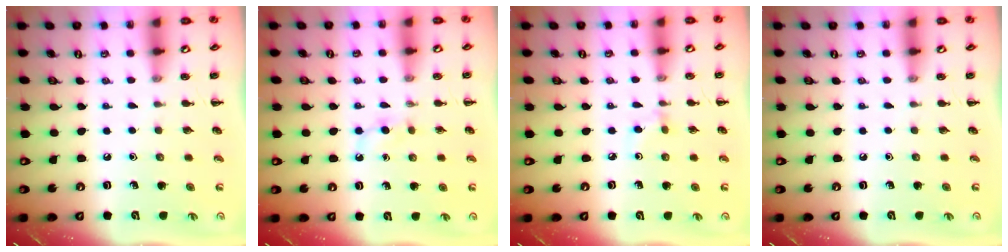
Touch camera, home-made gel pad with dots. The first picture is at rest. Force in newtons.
{"total": 2.8, "press": 2.6, "slide": 1.1}
{"total": 3.7, "press": 3.4, "slide": 1.4}
{"total": 0.0}